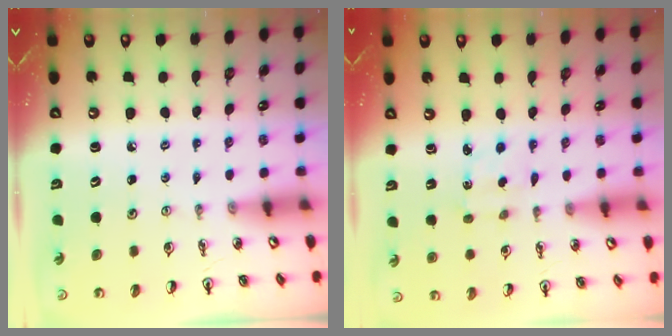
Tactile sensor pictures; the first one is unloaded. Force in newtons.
{"total": 2.8, "press": 2.8, "slide": 0.5}